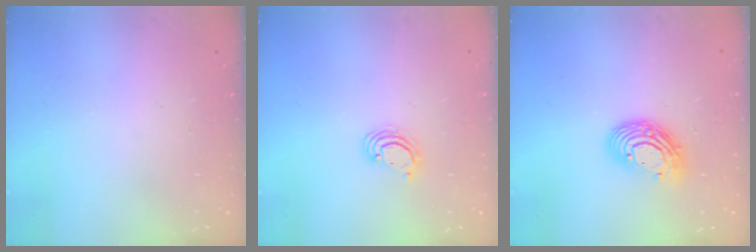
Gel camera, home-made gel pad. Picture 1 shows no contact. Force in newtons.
{"total": 3.0, "press": 3.0, "slide": 0.3}
{"total": 11.8, "press": 11.7, "slide": 0.9}